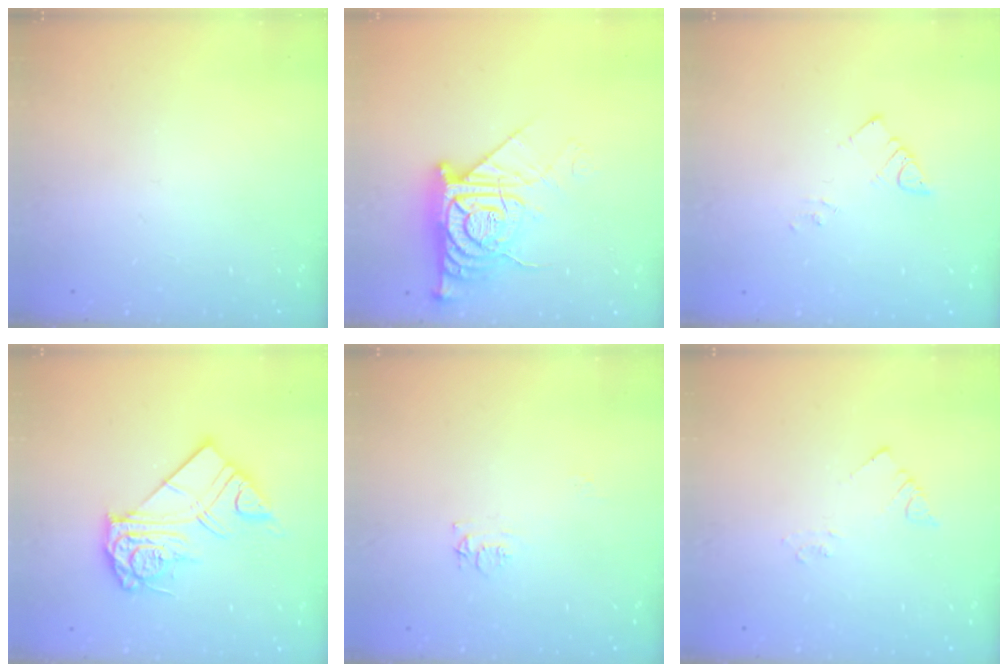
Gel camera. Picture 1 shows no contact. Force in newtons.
{"total": 14.0, "press": 13.9, "slide": 1.4}
{"total": 3.2, "press": 3.2, "slide": 0.4}
{"total": 13.7, "press": 13.6, "slide": 1.4}
{"total": 6.2, "press": 6.2, "slide": 0.6}
{"total": 2.1, "press": 2.1, "slide": 0.3}